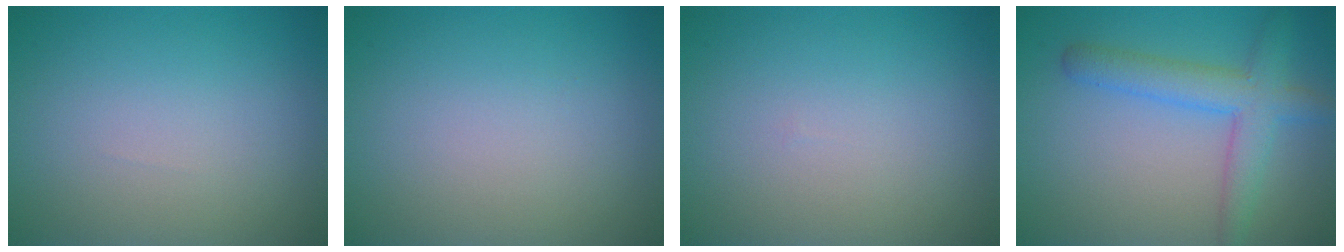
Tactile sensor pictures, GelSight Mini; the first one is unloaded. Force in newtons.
{"total": 0.0}
{"total": 0.0}
{"total": 4.5, "press": 4.5, "slide": 0.1}